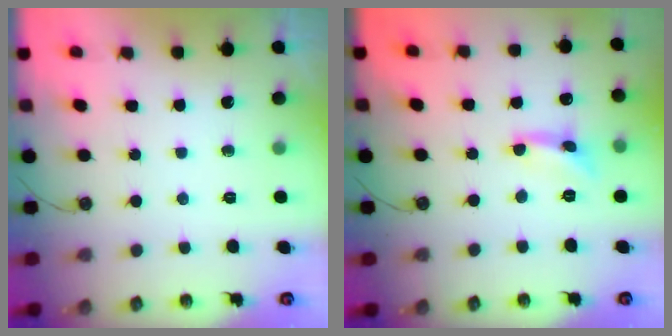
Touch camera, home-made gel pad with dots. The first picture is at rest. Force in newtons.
{"total": 1.5, "press": 1.4, "slide": 0.3}